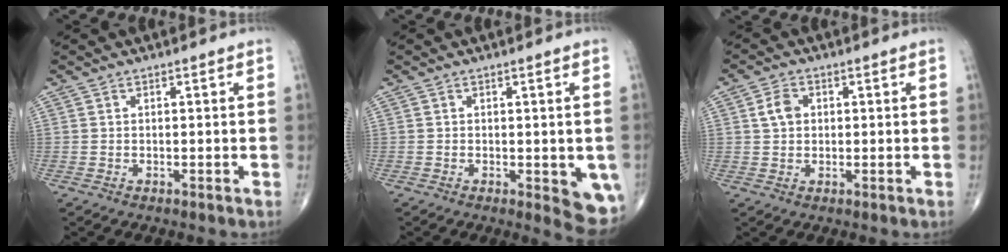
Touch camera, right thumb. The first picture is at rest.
{"total": 6.4, "force": [-1.5, 2.5, 5.7], "torque": [-0.045, -0.010, -0.016]}
{"total": 3.7, "force": [0.8, 2.8, 2.3], "torque": [-0.038, 0.004, 0.011]}